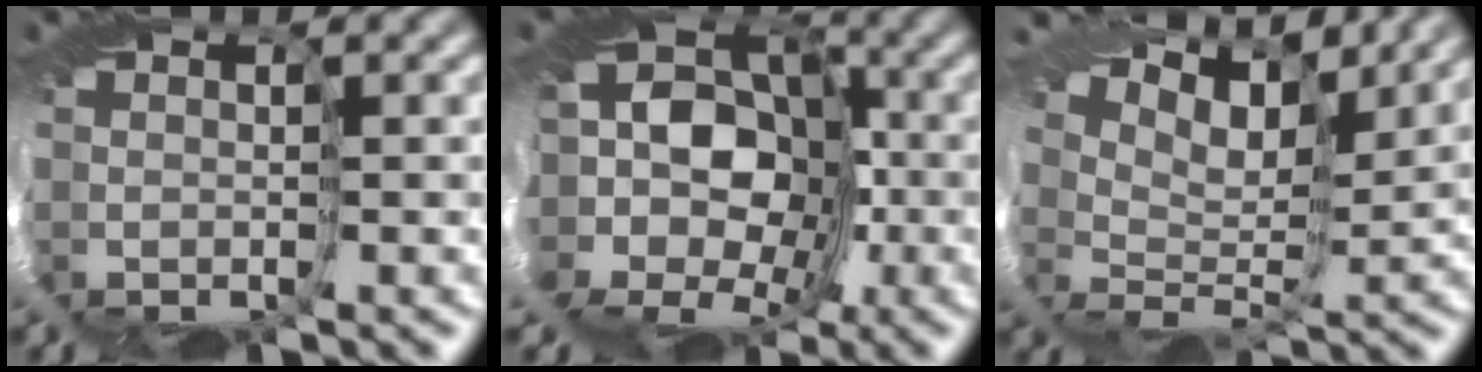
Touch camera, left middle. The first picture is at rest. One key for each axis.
{"total": 10.4, "fx": -1.0, "fy": 8.1, "fz": 6.4, "tx": -0.101, "ty": 0.015, "tz": -0.067}
{"total": 7.9, "fx": 7.4, "fy": 0.2, "fz": 2.7, "tx": -0.056, "ty": 0.018, "tz": 0.073}